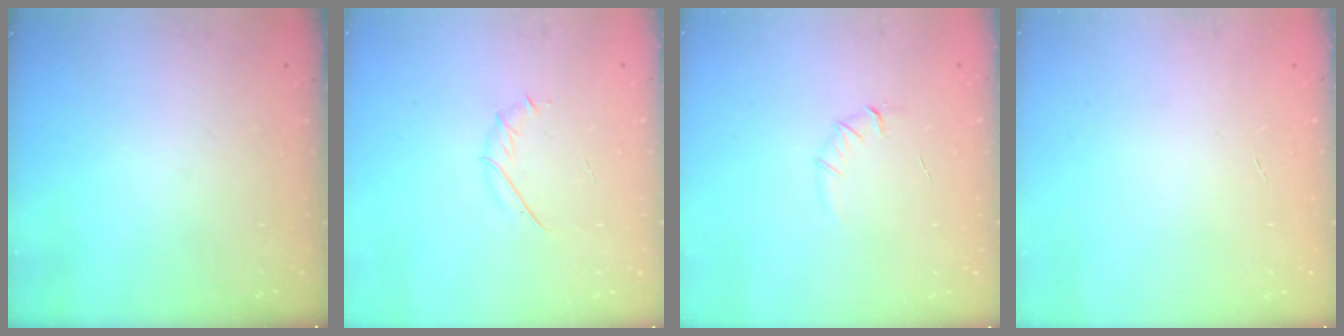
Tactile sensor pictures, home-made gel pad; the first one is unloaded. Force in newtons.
{"total": 2.7, "press": 2.6, "slide": 0.8}
{"total": 4.2, "press": 4.0, "slide": 1.3}
{"total": 0.0}